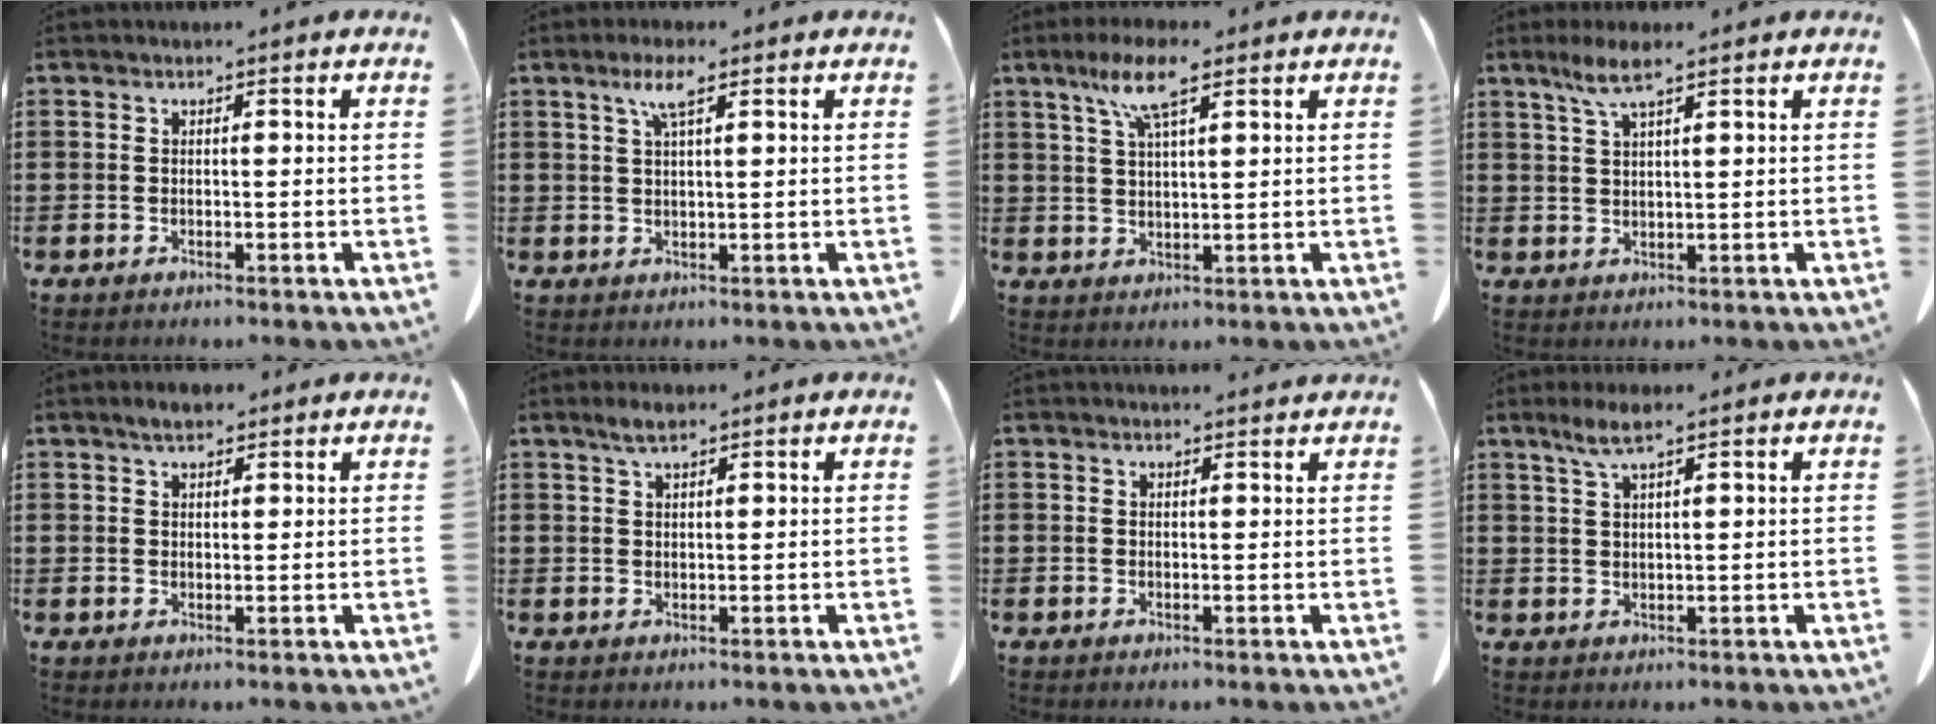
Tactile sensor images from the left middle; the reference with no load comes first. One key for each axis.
{"total": 4.2, "fx": 2.3, "fy": 0.8, "fz": 3.4, "tx": -0.074, "ty": 0.007, "tz": 0.038}
{"total": 7.2, "fx": 4.3, "fy": 1.3, "fz": 5.6, "tx": -0.121, "ty": 0.006, "tz": 0.074}
{"total": 4.6, "fx": 2.8, "fy": 0.6, "fz": 3.5, "tx": -0.077, "ty": 0.004, "tz": 0.050}
{"total": 2.5, "fx": 2.1, "fy": 0.8, "fz": 1.2, "tx": -0.028, "ty": 0.004, "tz": 0.039}
{"total": 2.3, "fx": 1.6, "fy": 0.4, "fz": 1.6, "tx": -0.034, "ty": 0.002, "tz": 0.029}
{"total": 1.2, "fx": 1.1, "fy": 0.0, "fz": 0.3, "tx": -0.008, "ty": 0.000, "tz": 0.021}
{"total": 3.5, "fx": 2.3, "fy": 0.3, "fz": 2.6, "tx": -0.057, "ty": 0.001, "tz": 0.041}